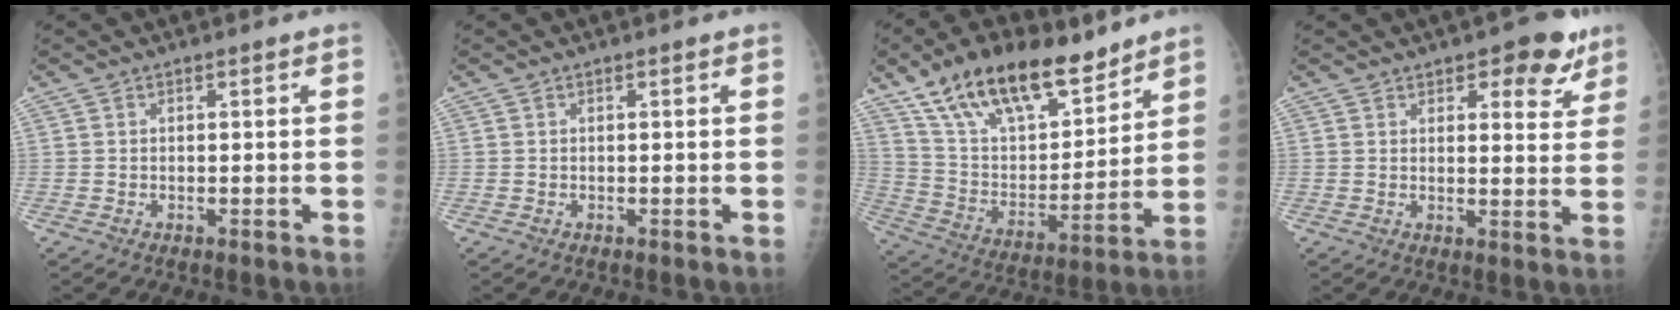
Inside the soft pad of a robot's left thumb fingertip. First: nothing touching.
{"total": 0.0}
{"total": 22.3, "force": [15.6, 9.7, 12.6], "torque": [-0.183, -0.049, 0.279]}
{"total": 7.8, "force": [4.8, 3.8, 4.9], "torque": [-0.026, -0.021, 0.058]}